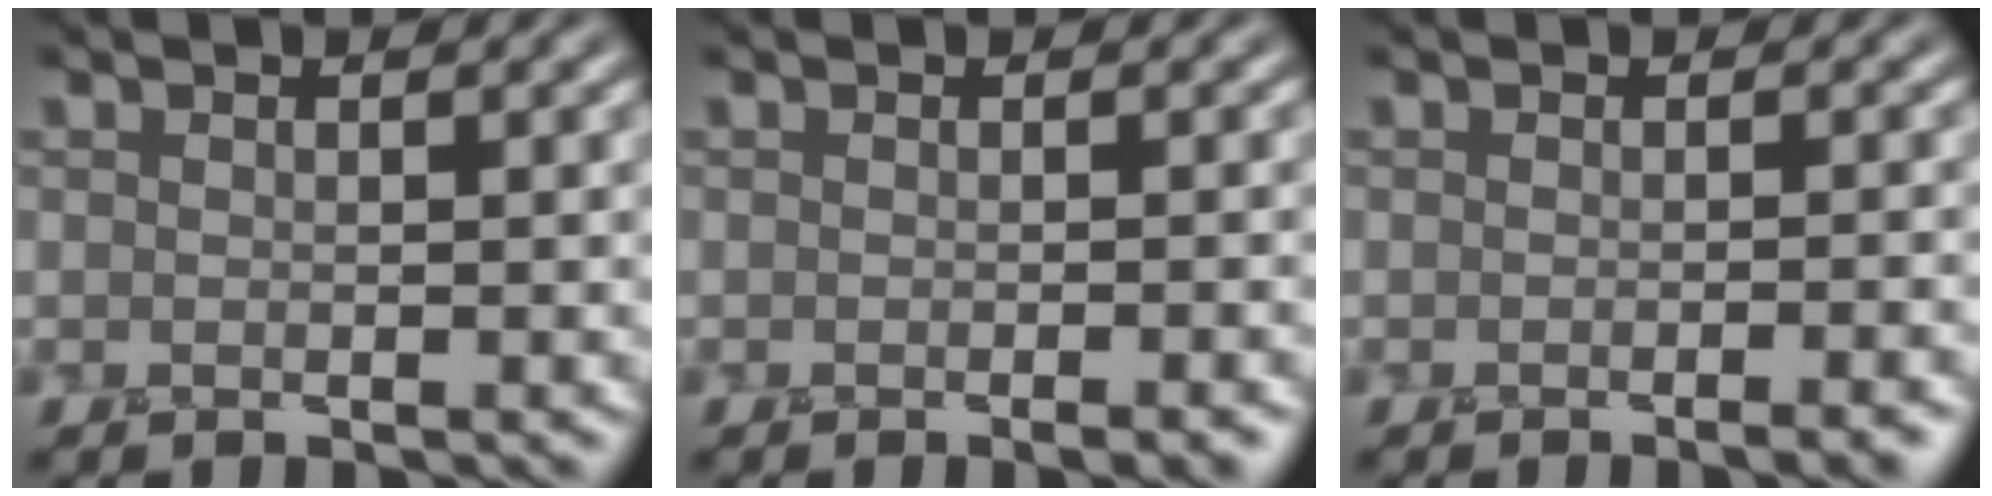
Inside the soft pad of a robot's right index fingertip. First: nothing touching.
{"total": 2.1, "force": [-1.3, 0.5, 1.6], "torque": [-0.003, -0.011, -0.012]}
{"total": 2.5, "force": [-1.5, 0.7, 1.8], "torque": [0.003, -0.007, -0.019]}